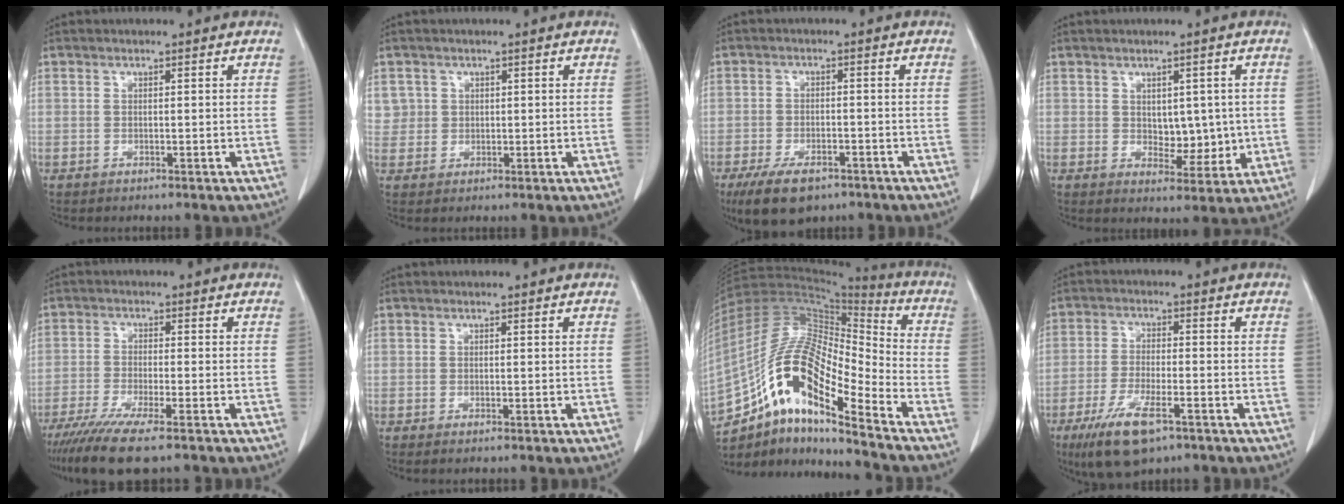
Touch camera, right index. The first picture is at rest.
{"total": 2.8, "force": [1.0, 2.6, -0.2], "torque": [0.022, 0.003, 0.015]}
{"total": 7.7, "force": [-5.3, 3.5, 4.4], "torque": [-0.080, -0.006, -0.085]}
{"total": 5.0, "force": [0.3, 3.1, 3.9], "torque": [-0.045, -0.004, 0.015]}
{"total": 9.5, "force": [-7.1, 0.6, 6.3], "torque": [-0.104, -0.024, -0.117]}
{"total": 0.5, "force": [-0.4, 0.0, 0.4], "torque": [-0.009, -0.002, -0.006]}
{"total": 17.9, "force": [-10.5, 3.8, 14.0], "torque": [-0.271, 0.027, -0.184]}
{"total": 9.6, "force": [-5.7, 2.7, 7.3], "torque": [-0.142, -0.019, -0.096]}